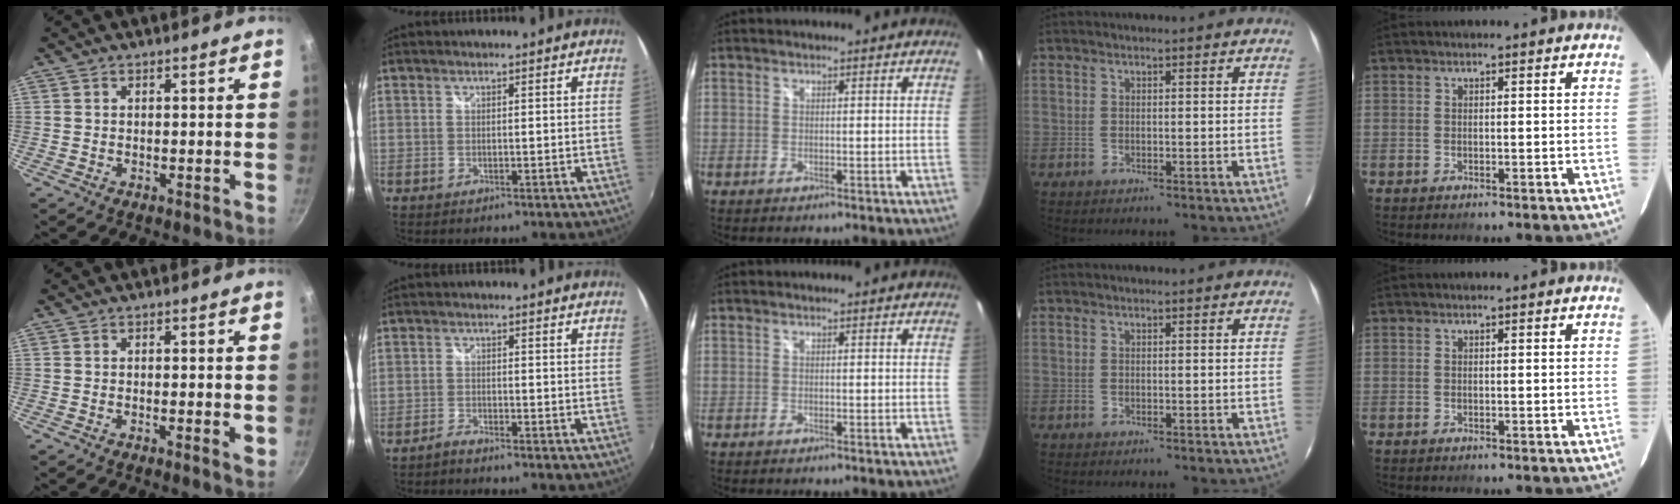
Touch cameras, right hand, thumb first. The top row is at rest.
{"thumb": {"total": 1.9, "force": [-0.2, 0.5, 1.8], "torque": [-0.026, -0.003, -0.004]}, "index": {"total": 1.7, "force": [-1.7, 0.0, 0.4], "torque": [-0.018, -0.003, -0.037]}}